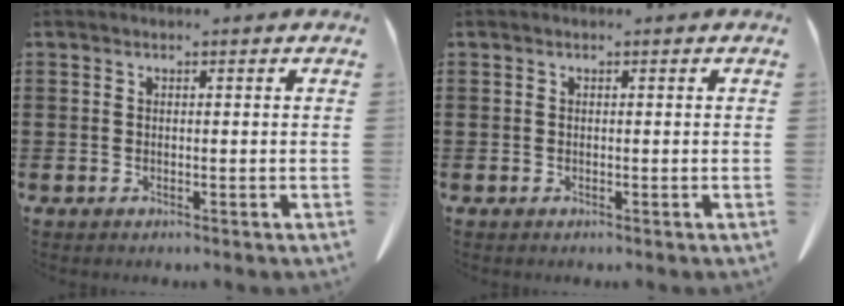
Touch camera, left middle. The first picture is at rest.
{"total": 0.0}